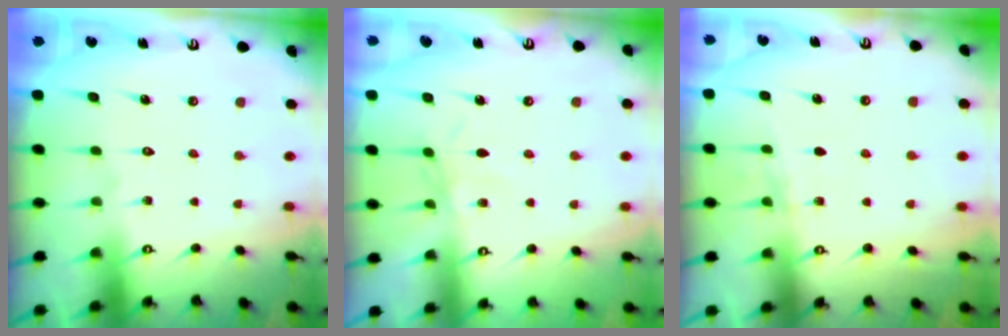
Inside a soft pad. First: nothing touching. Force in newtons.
{"total": 2.2, "press": 2.1, "slide": 0.5}
{"total": 4.0, "press": 3.8, "slide": 1.4}